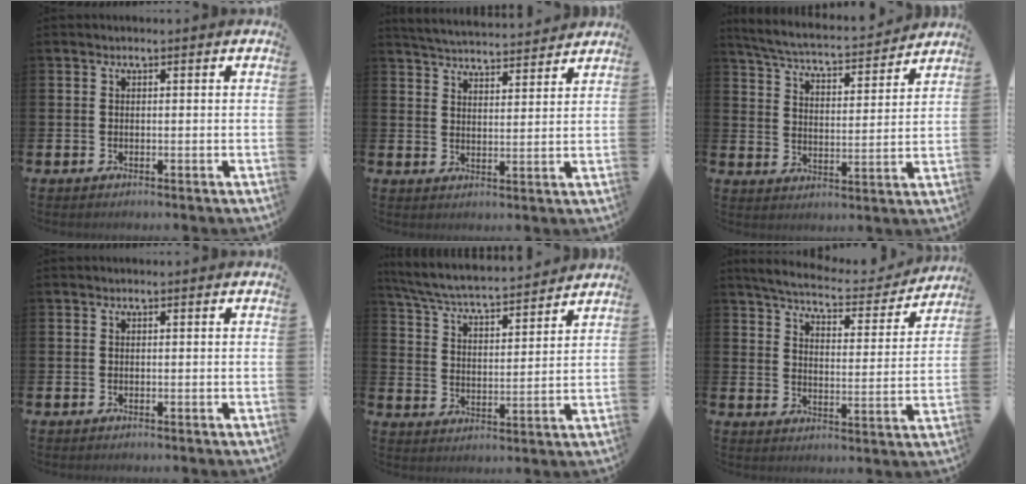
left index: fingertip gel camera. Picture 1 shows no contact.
{"total": 4.9, "force": [4.9, 0.3, 0.2], "torque": [-0.019, -0.032, 0.086]}
{"total": 5.5, "force": [5.3, 0.6, 1.4], "torque": [-0.050, -0.044, 0.087]}
{"total": 0.0}
{"total": 6.2, "force": [6.0, 0.6, 1.7], "torque": [-0.057, -0.048, 0.099]}
{"total": 5.9, "force": [5.7, 0.8, 1.6], "torque": [-0.048, -0.043, 0.092]}